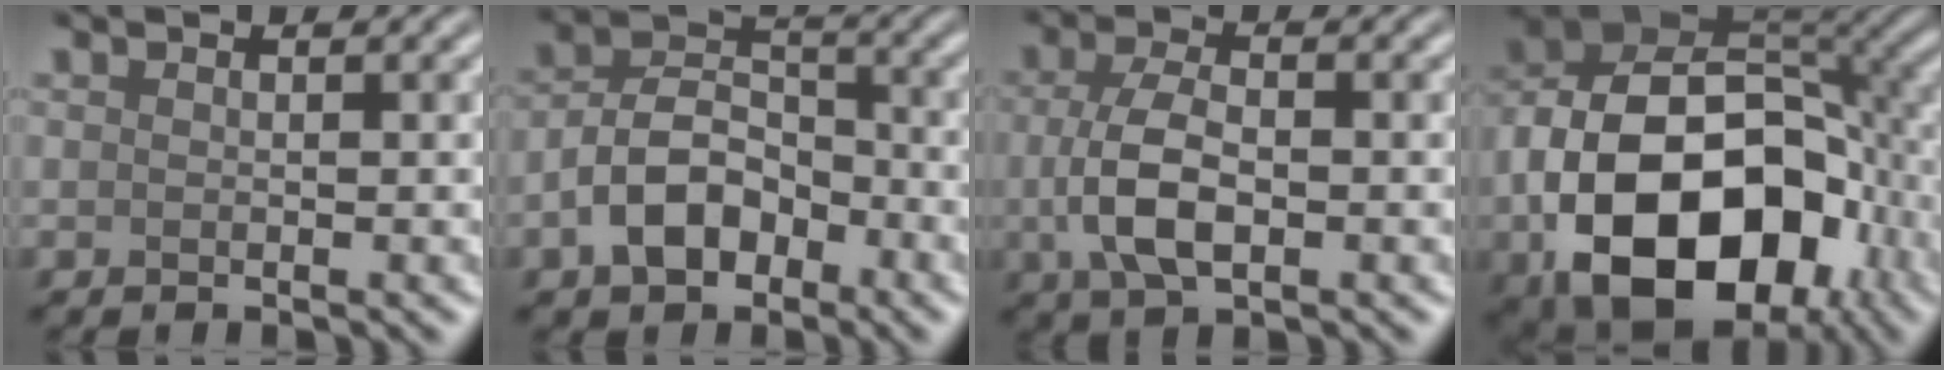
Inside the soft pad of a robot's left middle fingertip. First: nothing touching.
{"total": 5.8, "force": [-2.5, 3.7, 3.6], "torque": [-0.061, 0.006, -0.053]}
{"total": 4.9, "force": [-0.7, 2.4, 4.2], "torque": [-0.094, -0.003, -0.014]}
{"total": 16.7, "force": [-4.5, 11.2, 11.5], "torque": [-0.200, -0.020, -0.075]}